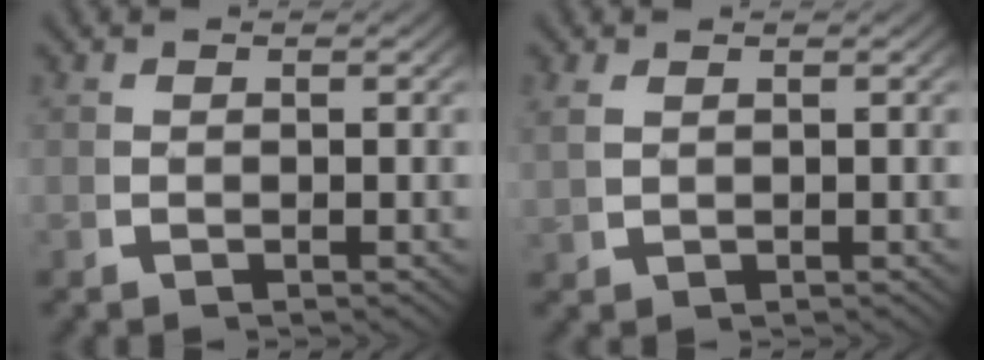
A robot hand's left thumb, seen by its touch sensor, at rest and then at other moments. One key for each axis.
{"total": 1.0, "fx": 0.9, "fy": 0.2, "fz": 0.5, "tx": -0.011, "ty": 0.007, "tz": 0.024}